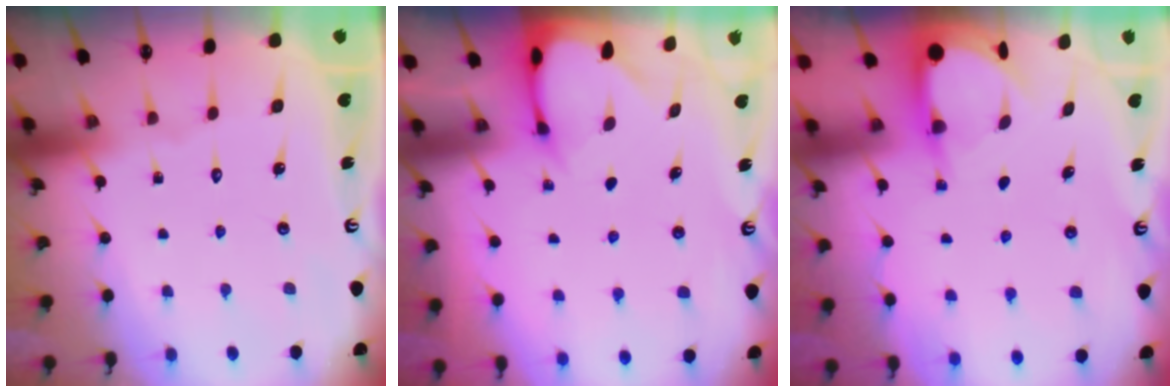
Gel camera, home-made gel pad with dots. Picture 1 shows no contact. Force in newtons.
{"total": 2.7, "press": 2.7, "slide": 0.3}
{"total": 3.9, "press": 3.9, "slide": 0.3}